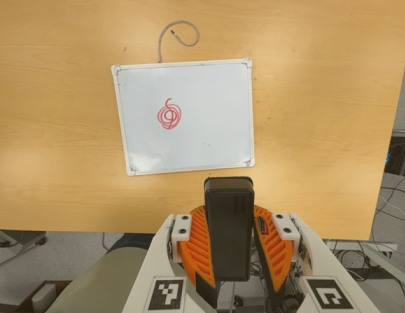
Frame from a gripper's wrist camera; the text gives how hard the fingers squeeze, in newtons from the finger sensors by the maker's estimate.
{"total": 11.9, "left": 9.3, "right": 14.5}